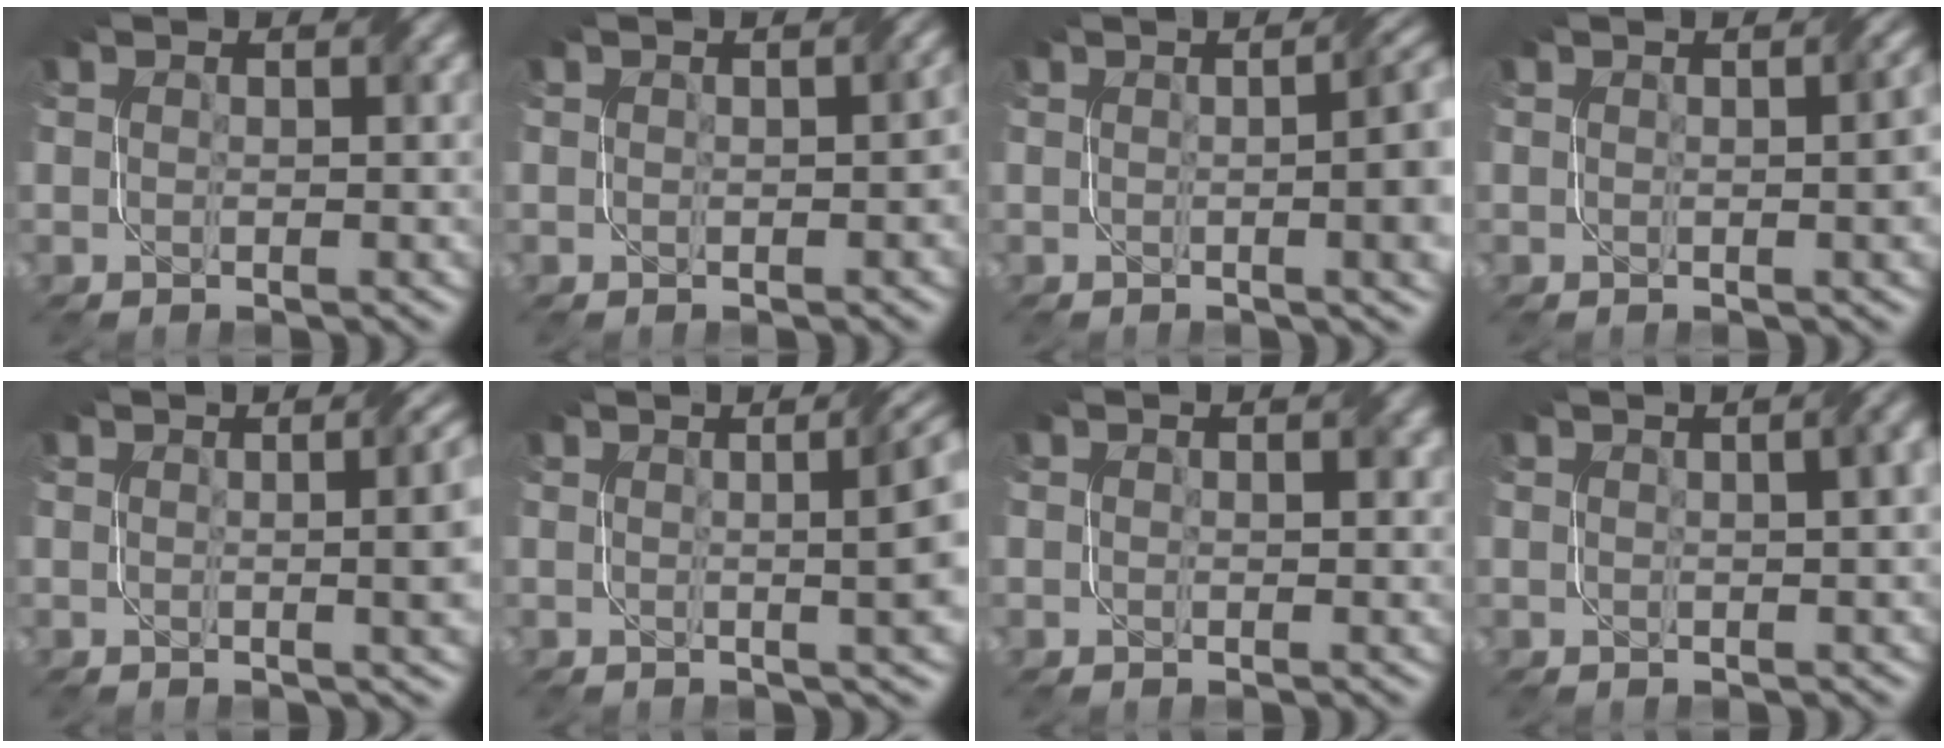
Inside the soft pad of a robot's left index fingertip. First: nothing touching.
{"total": 1.1, "force": [0.0, 0.4, 1.0], "torque": [-0.012, 0.005, 0.001]}
{"total": 9.2, "force": [0.1, 3.9, 8.4], "torque": [-0.048, 0.014, -0.005]}
{"total": 3.3, "force": [0.1, 1.0, 3.2], "torque": [-0.028, 0.012, 0.000]}
{"total": 7.4, "force": [0.6, 3.0, 6.7], "torque": [-0.032, 0.016, 0.006]}
{"total": 9.2, "force": [1.1, 3.8, 8.3], "torque": [-0.037, 0.026, 0.002]}
{"total": 0.8, "force": [0.3, 0.5, 0.6], "torque": [-0.005, -0.001, 0.005]}
{"total": 3.9, "force": [1.3, 1.5, 3.4], "torque": [-0.024, 0.017, 0.006]}